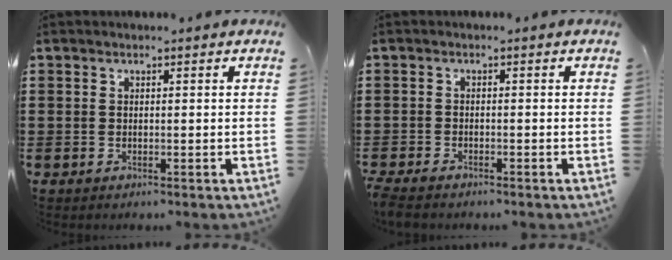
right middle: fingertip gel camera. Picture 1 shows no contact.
{"total": 1.5, "force": [-1.4, 0.3, 0.4], "torque": [-0.017, -0.001, -0.030]}